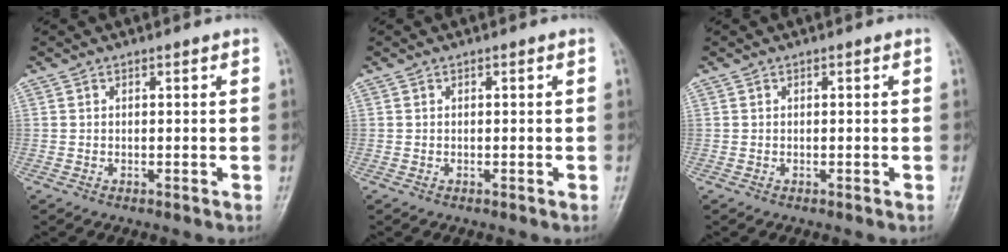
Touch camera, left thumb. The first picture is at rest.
{"total": 0.0}
{"total": 0.0}